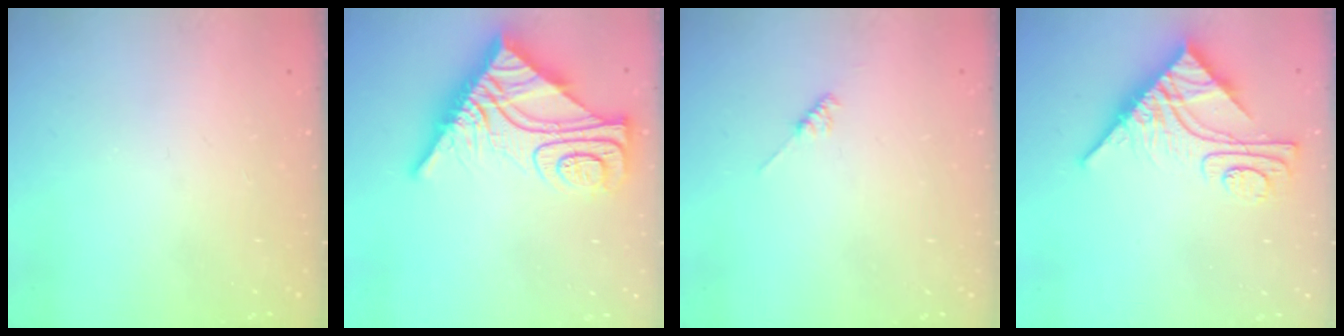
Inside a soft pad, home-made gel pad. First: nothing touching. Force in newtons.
{"total": 18.8, "press": 18.7, "slide": 1.5}
{"total": 1.8, "press": 1.7, "slide": 0.3}
{"total": 10.9, "press": 10.8, "slide": 1.0}